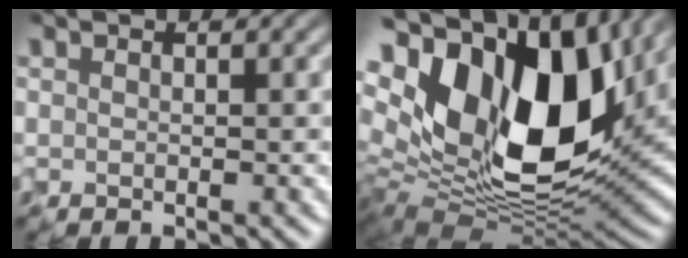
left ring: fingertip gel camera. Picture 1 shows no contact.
{"total": 17.7, "force": [4.4, 10.7, 13.3], "torque": [-0.267, 0.003, 0.092]}